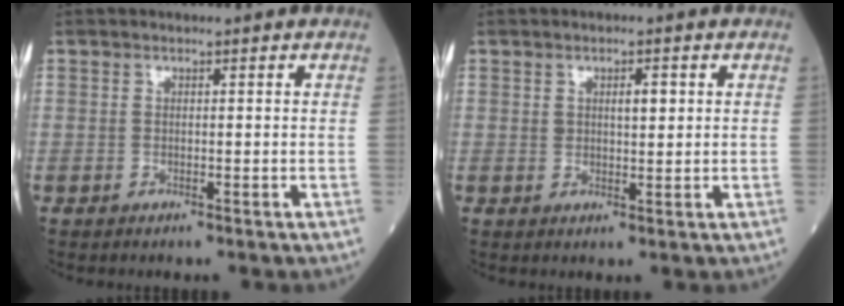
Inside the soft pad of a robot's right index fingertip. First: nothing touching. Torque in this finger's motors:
{"motor_torque": [0.03, 0.07, 0.03, 0.01]}